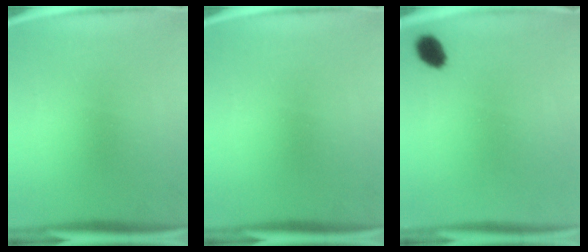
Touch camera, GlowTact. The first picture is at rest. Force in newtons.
{"total": 0.0}
{"total": 4.3}